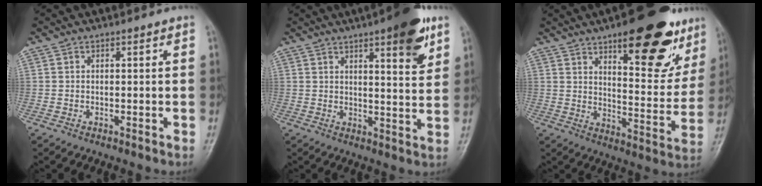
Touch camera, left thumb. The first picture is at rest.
{"total": 11.2, "force": [6.2, 2.8, 8.8], "torque": [-0.101, -0.028, 0.079]}
{"total": 22.3, "force": [12.9, 8.2, 16.2], "torque": [-0.168, -0.052, 0.184]}